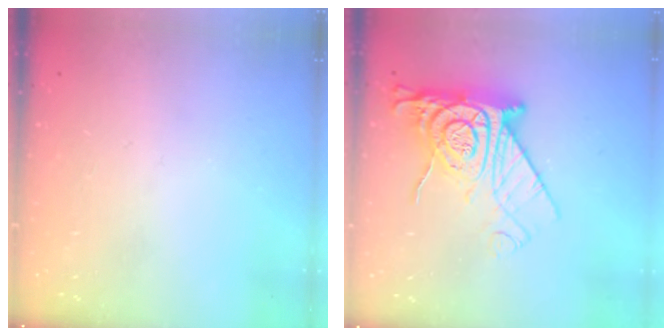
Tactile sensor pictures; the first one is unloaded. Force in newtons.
{"total": 16.0, "press": 15.9, "slide": 1.4}